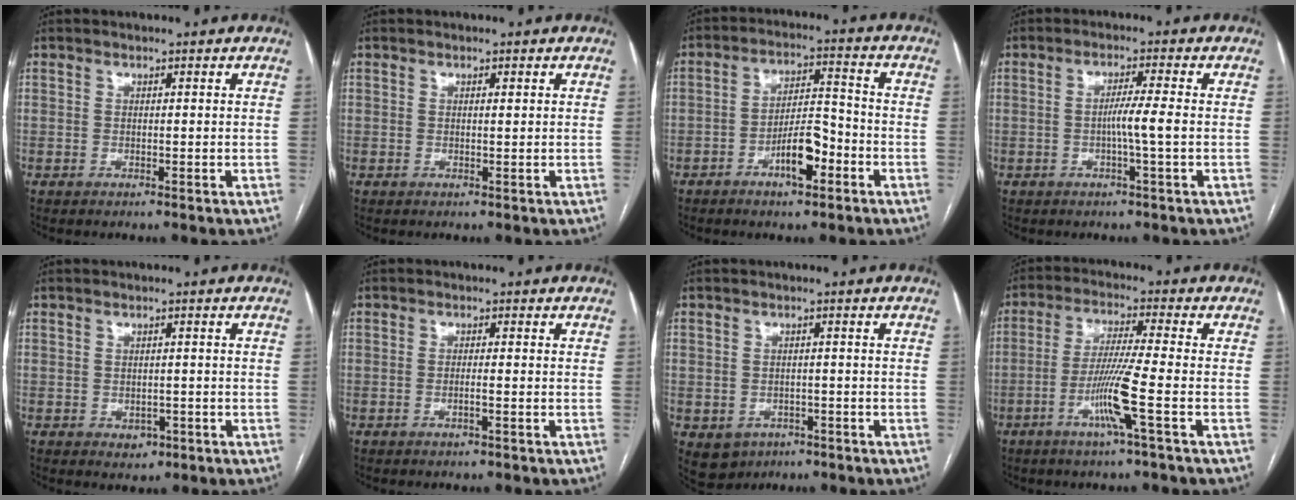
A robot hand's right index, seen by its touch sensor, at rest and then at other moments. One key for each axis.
{"total": 0.5, "fx": 0.2, "fy": 0.1, "fz": 0.5, "tx": -0.011, "ty": 0.000, "tz": 0.005}
{"total": 7.4, "fx": -3.6, "fy": 2.1, "fz": 6.2, "tx": -0.110, "ty": 0.011, "tz": -0.059}
{"total": 3.7, "fx": -0.6, "fy": -0.8, "fz": 3.6, "tx": -0.062, "ty": 0.001, "tz": -0.010}
{"total": 2.1, "fx": -0.8, "fy": 1.6, "fz": 1.1, "tx": -0.011, "ty": 0.002, "tz": -0.001}
{"total": 1.1, "fx": -0.4, "fy": -0.2, "fz": 1.0, "tx": -0.019, "ty": 0.000, "tz": -0.008}
{"total": 7.7, "fx": -3.6, "fy": 6.4, "fz": 2.1, "tx": -0.042, "ty": 0.010, "tz": -0.039}
{"total": 8.2, "fx": -3.1, "fy": -1.5, "fz": 7.4, "tx": -0.144, "ty": -0.012, "tz": -0.064}